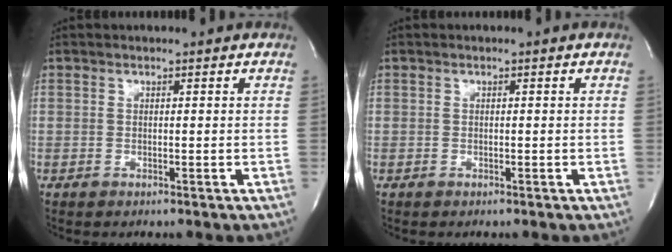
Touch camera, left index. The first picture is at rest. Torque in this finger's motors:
{"motor_torque": [0.00, 0.00, 0.00, 0.00]}